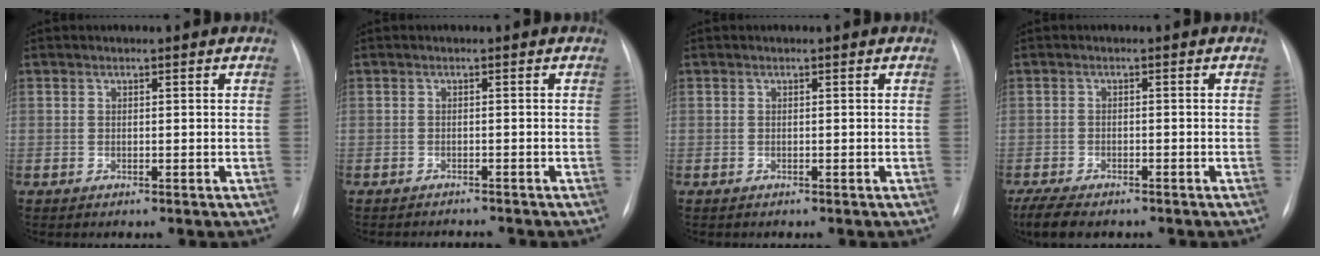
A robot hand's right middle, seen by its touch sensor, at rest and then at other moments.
{"total": 2.9, "force": [-2.8, 0.4, 0.4], "torque": [-0.001, -0.004, -0.035]}
{"total": 0.0}
{"total": 6.6, "force": [-5.1, 2.3, 3.4], "torque": [-0.062, -0.015, -0.080]}